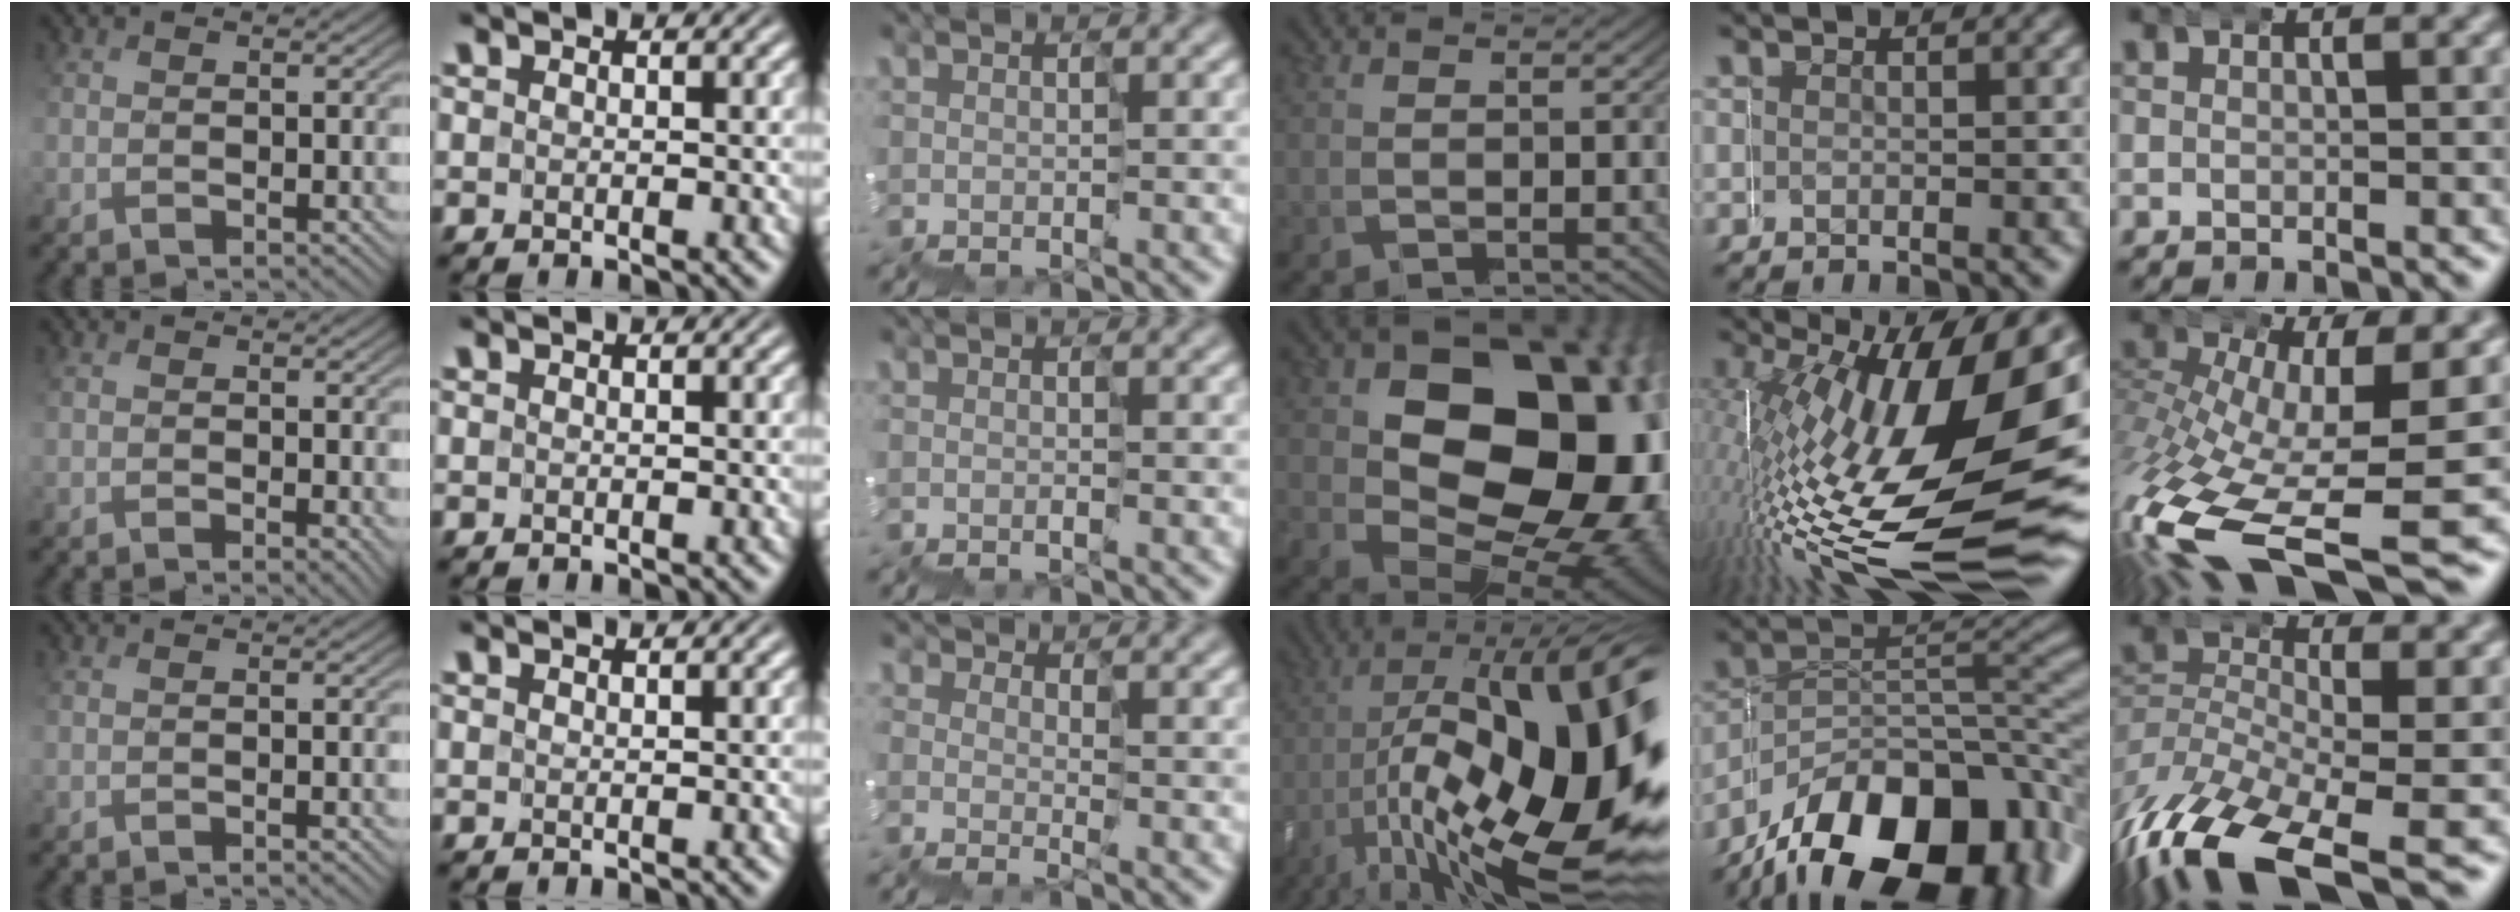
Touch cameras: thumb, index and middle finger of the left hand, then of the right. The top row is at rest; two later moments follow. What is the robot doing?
{"motion": "wrap", "object": "duck tape"}